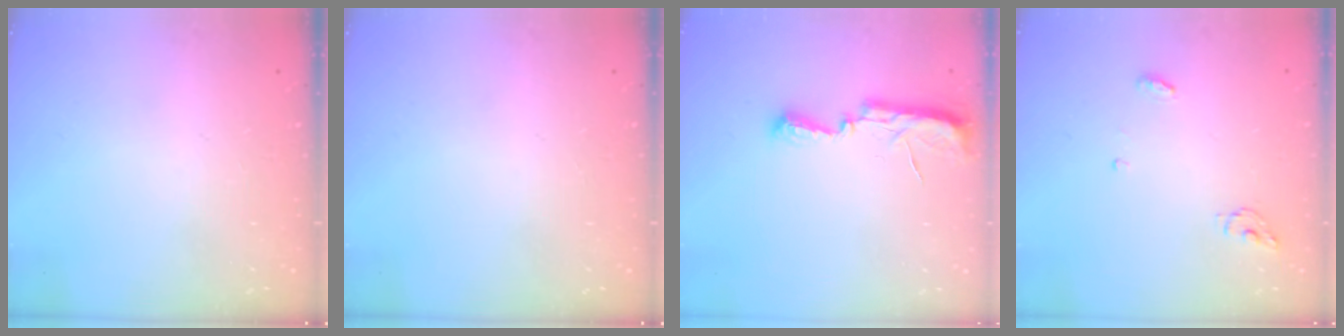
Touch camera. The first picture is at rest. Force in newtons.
{"total": 0.0}
{"total": 7.2, "press": 7.2, "slide": 0.7}
{"total": 3.8, "press": 3.8, "slide": 0.3}